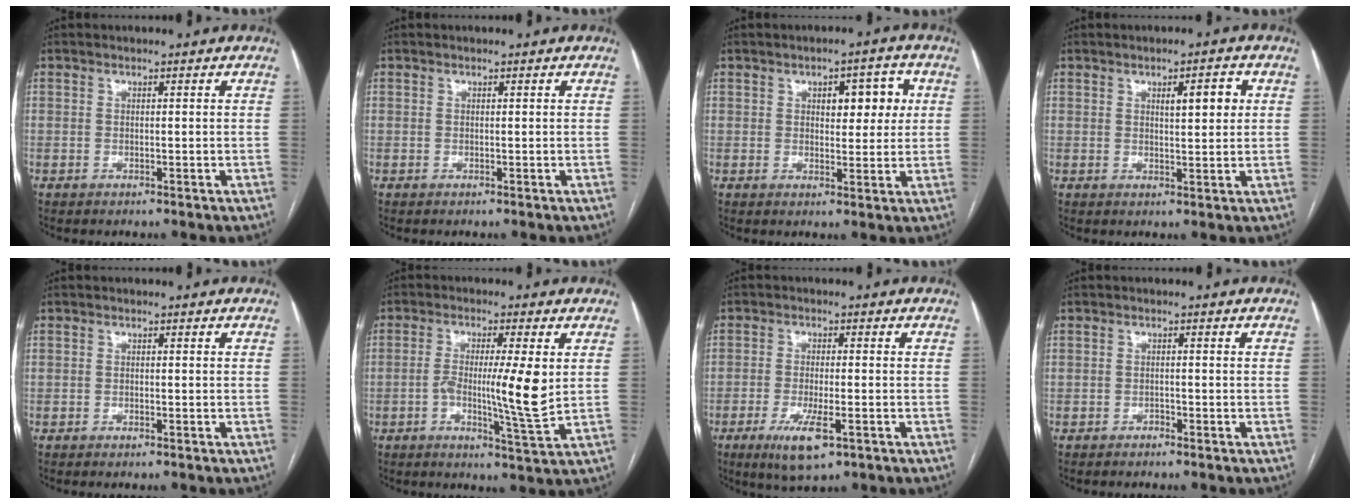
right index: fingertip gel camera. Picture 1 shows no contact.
{"total": 0.0}
{"total": 5.9, "force": [1.7, 2.8, 4.9], "torque": [-0.059, 0.016, 0.025]}
{"total": 4.1, "force": [1.3, 1.0, 3.7], "torque": [-0.055, 0.004, 0.021]}
{"total": 0.6, "force": [-0.4, 0.0, 0.4], "torque": [-0.008, -0.001, -0.006]}
{"total": 8.8, "force": [0.0, 0.0, 8.8], "torque": [-0.150, -0.008, -0.005]}
{"total": 6.7, "force": [-3.2, 1.4, 5.7], "torque": [-0.109, -0.015, -0.051]}
{"total": 0.8, "force": [-0.7, 0.1, 0.3], "torque": [-0.008, 0.000, -0.012]}